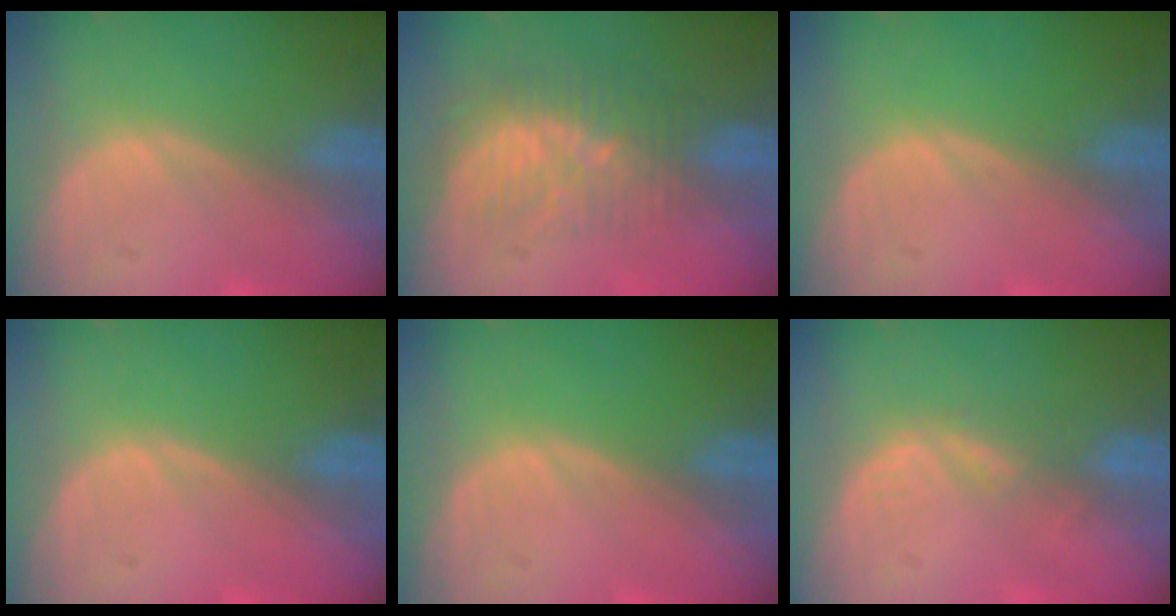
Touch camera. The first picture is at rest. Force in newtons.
{"total": 9.0, "press": 7.5, "slide": 5.0}
{"total": 0.0}
{"total": 0.0}
{"total": 0.0}
{"total": 2.7, "press": 2.1, "slide": 1.7}